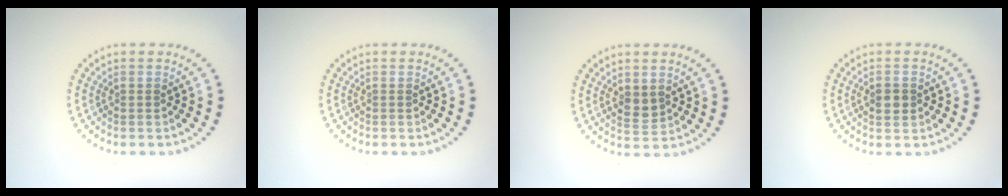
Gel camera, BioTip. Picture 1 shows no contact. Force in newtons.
{"total": 0.0}
{"total": 1.8, "press": 1.7, "slide": 0.4}
{"total": 1.6, "press": 1.6, "slide": 0.1}